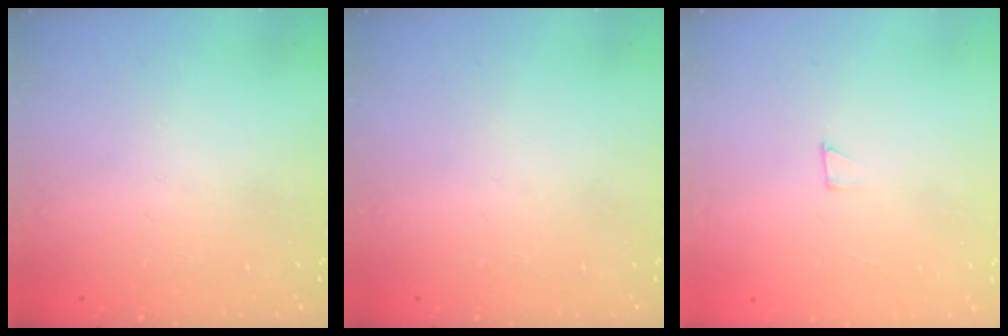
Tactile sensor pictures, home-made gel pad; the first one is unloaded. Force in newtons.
{"total": 0.0}
{"total": 2.0, "press": 2.0, "slide": 0.0}